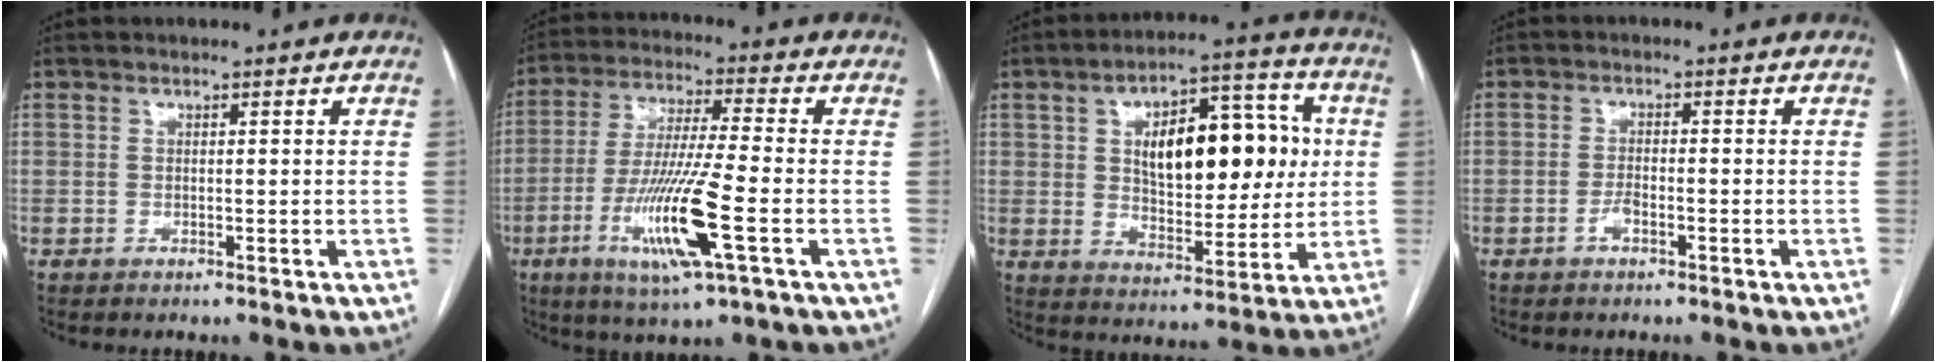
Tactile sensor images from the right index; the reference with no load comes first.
{"total": 13.9, "force": [-4.6, 0.2, 13.1], "torque": [-0.264, -0.020, -0.087]}
{"total": 18.0, "force": [3.1, 8.5, 15.5], "torque": [-0.234, 0.034, 0.054]}
{"total": 2.0, "force": [-1.1, 0.6, 1.5], "torque": [-0.029, 0.003, -0.020]}